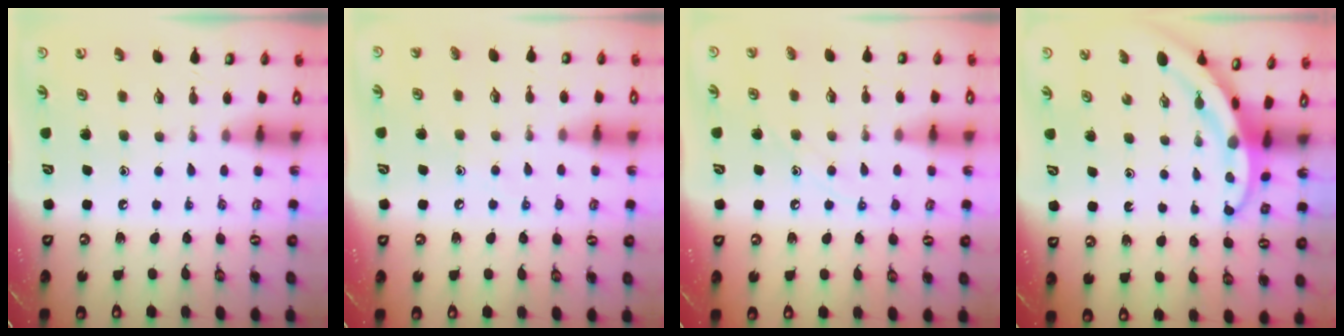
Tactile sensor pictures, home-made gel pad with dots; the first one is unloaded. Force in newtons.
{"total": 6.4, "press": 6.4, "slide": 0.5}
{"total": 7.5, "press": 7.5, "slide": 0.7}
{"total": 3.3, "press": 3.3, "slide": 0.2}